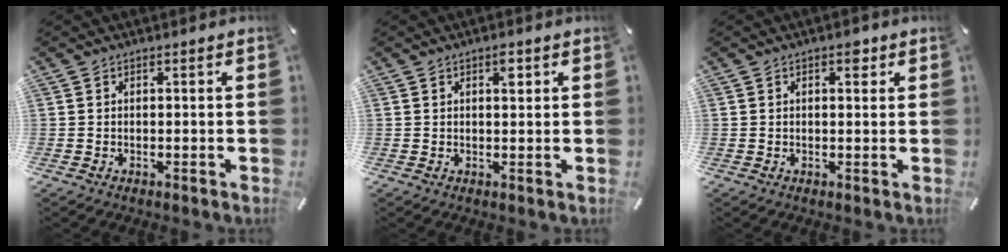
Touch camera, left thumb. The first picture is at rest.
{"total": 2.4, "force": [1.1, 1.1, 1.8], "torque": [-0.023, -0.004, 0.015]}
{"total": 2.6, "force": [1.2, 1.4, 1.9], "torque": [-0.016, -0.004, 0.013]}